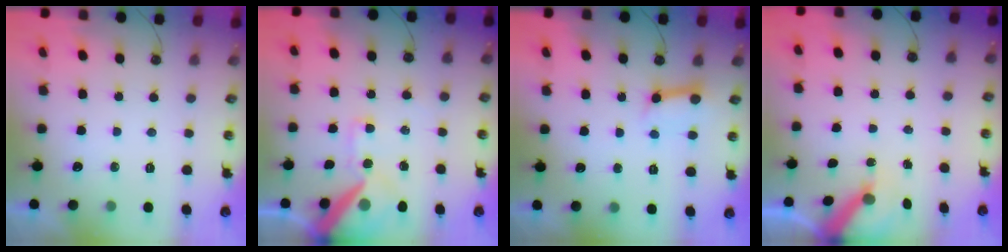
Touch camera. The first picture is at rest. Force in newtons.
{"total": 16.6, "press": 16.4, "slide": 2.5}
{"total": 6.5, "press": 6.4, "slide": 0.9}
{"total": 6.5, "press": 6.5, "slide": 0.7}